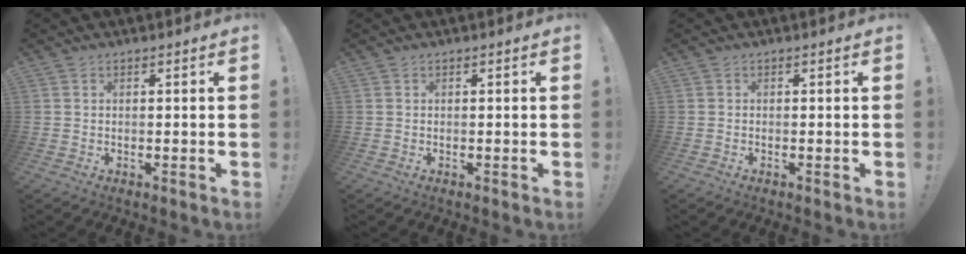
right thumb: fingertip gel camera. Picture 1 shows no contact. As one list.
[{"total": 0.0}, {"total": 0.0}]